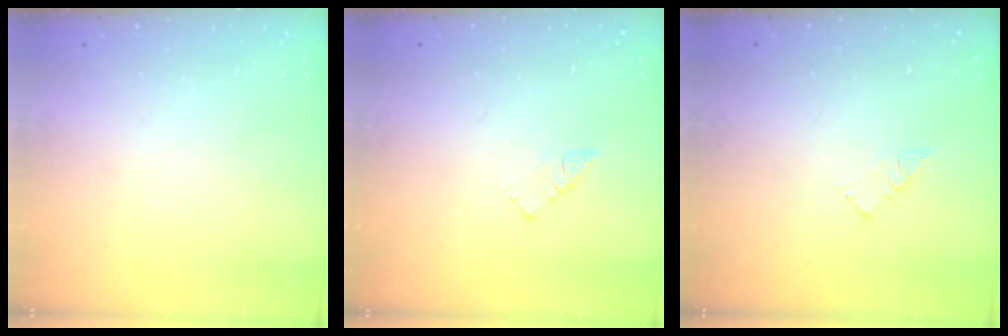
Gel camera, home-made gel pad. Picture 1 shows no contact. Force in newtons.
{"total": 2.5, "press": 2.5, "slide": 0.1}
{"total": 3.2, "press": 3.2, "slide": 0.0}